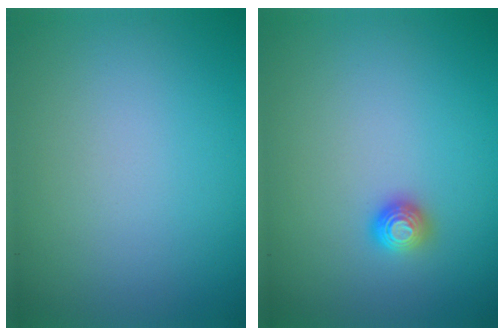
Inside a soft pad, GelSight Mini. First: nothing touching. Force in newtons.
{"total": 1.1, "press": 1.0, "slide": 0.3}